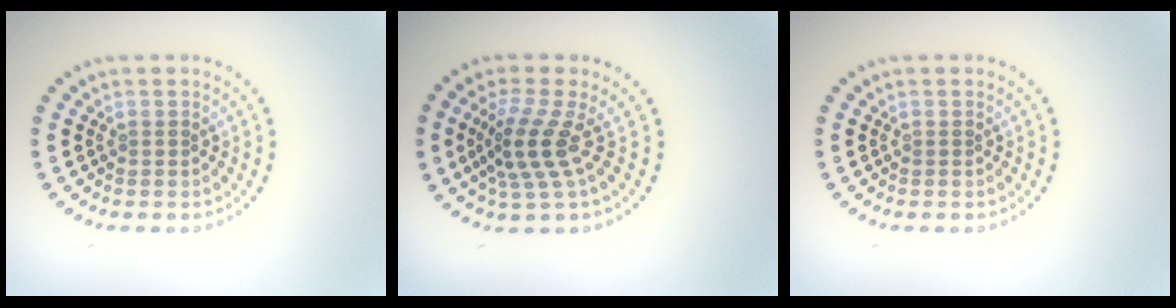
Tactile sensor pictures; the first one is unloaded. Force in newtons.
{"total": 3.7, "press": 2.8, "slide": 2.5}
{"total": 0.0}